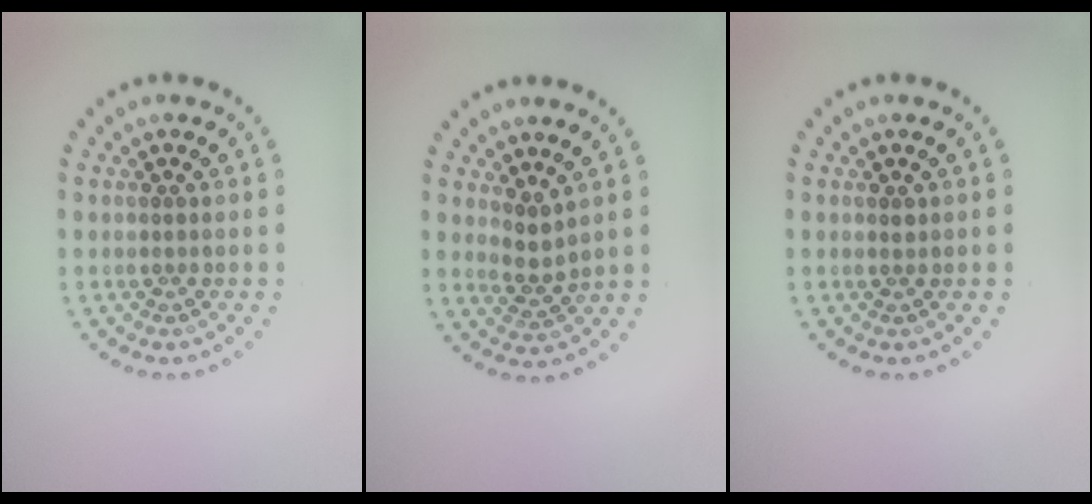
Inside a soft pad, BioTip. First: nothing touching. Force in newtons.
{"total": 2.0, "press": 1.4, "slide": 1.4}
{"total": 0.5, "press": 0.3, "slide": 0.4}